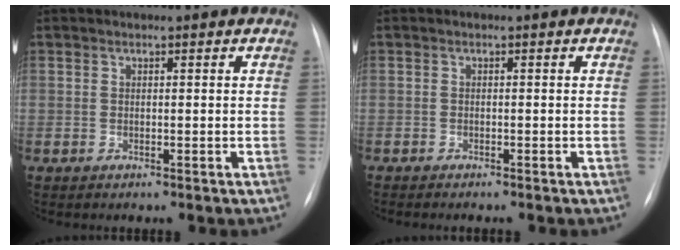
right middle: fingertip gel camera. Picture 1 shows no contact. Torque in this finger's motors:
{"motor_torque": [0.64, -0.57, 0.19, 0.02]}